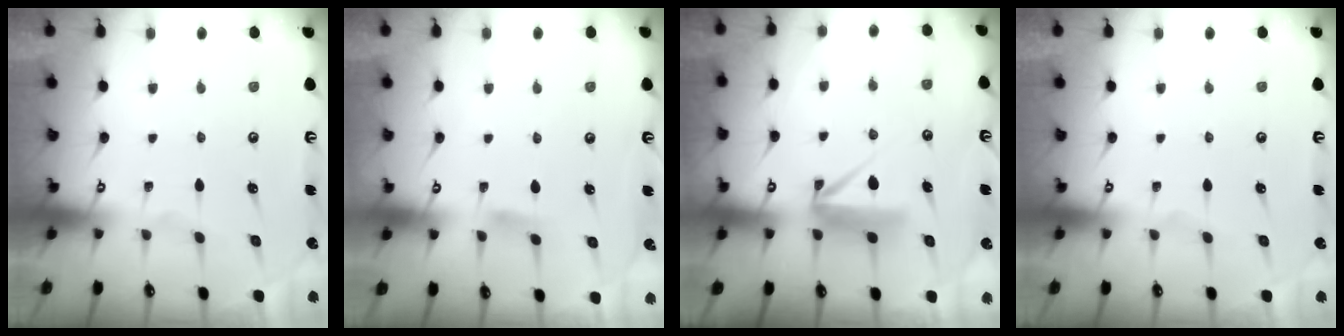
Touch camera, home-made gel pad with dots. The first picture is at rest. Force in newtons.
{"total": 3.7, "press": 3.6, "slide": 0.5}
{"total": 7.7, "press": 7.7, "slide": 0.4}
{"total": 0.0}